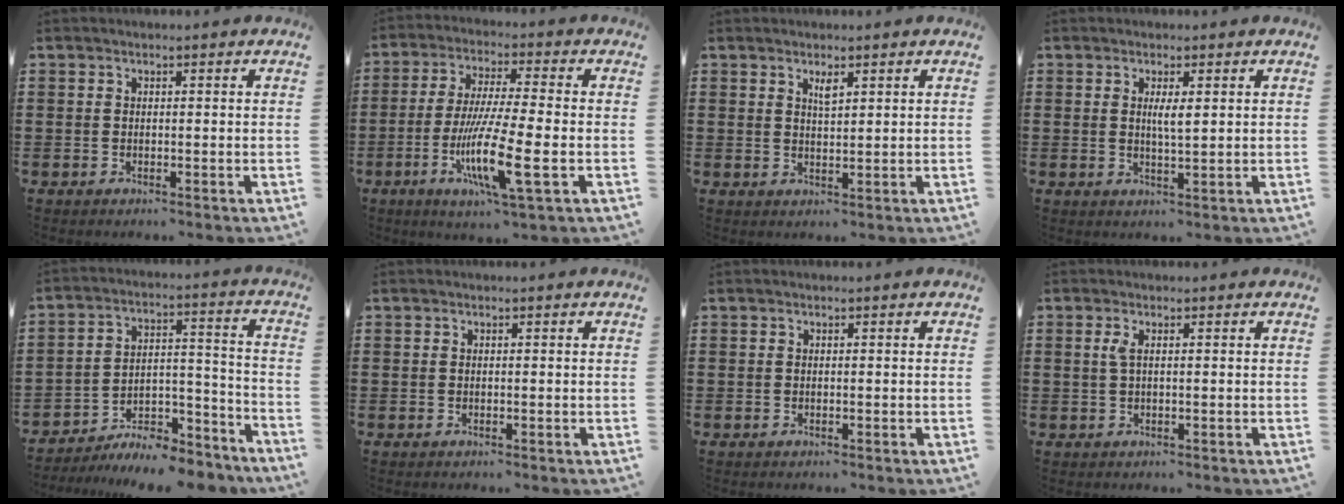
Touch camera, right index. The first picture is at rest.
{"total": 12.4, "force": [-4.0, 1.3, 11.6], "torque": [-0.239, -0.018, -0.081]}
{"total": 1.9, "force": [1.2, 0.5, 1.4], "torque": [-0.021, -0.001, 0.019]}
{"total": 2.4, "force": [0.6, 0.4, 2.3], "torque": [-0.045, 0.002, 0.008]}
{"total": 7.7, "force": [-7.4, 1.1, 1.8], "torque": [-0.017, 0.024, -0.144]}
{"total": 0.0}
{"total": 0.0}
{"total": 1.6, "force": [0.3, 0.3, 1.5], "torque": [-0.032, 0.001, 0.004]}